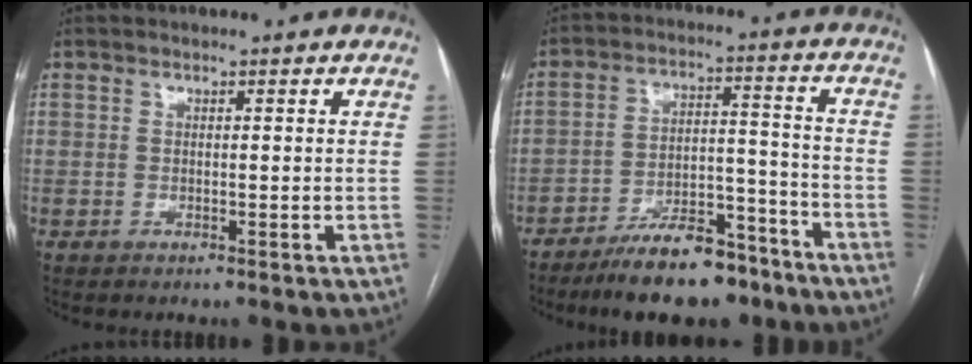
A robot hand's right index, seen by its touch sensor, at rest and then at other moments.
{"total": 13.0, "force": [-10.1, 4.3, 6.9], "torque": [-0.102, 0.025, -0.164]}